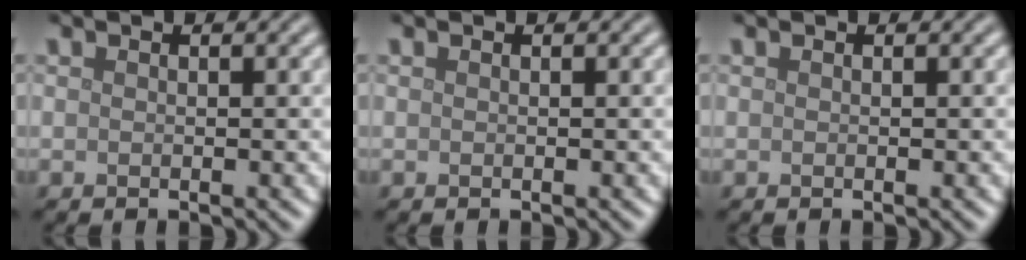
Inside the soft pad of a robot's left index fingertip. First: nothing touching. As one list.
[{"total": 0.0}, {"total": 0.0}]